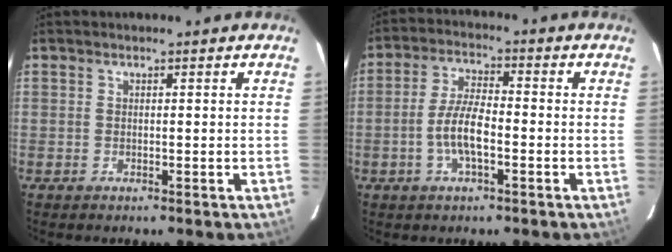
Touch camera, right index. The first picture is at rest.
{"total": 7.0, "force": [-2.2, 2.1, 6.3], "torque": [-0.128, 0.005, -0.043]}